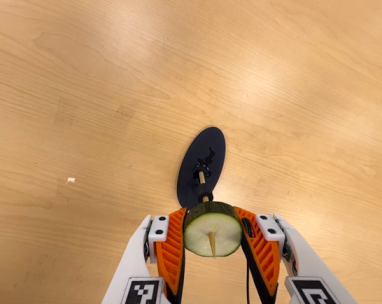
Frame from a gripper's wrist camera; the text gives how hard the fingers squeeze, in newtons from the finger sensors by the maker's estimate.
{"total": 12.6, "left": 12.6, "right": 12.6}